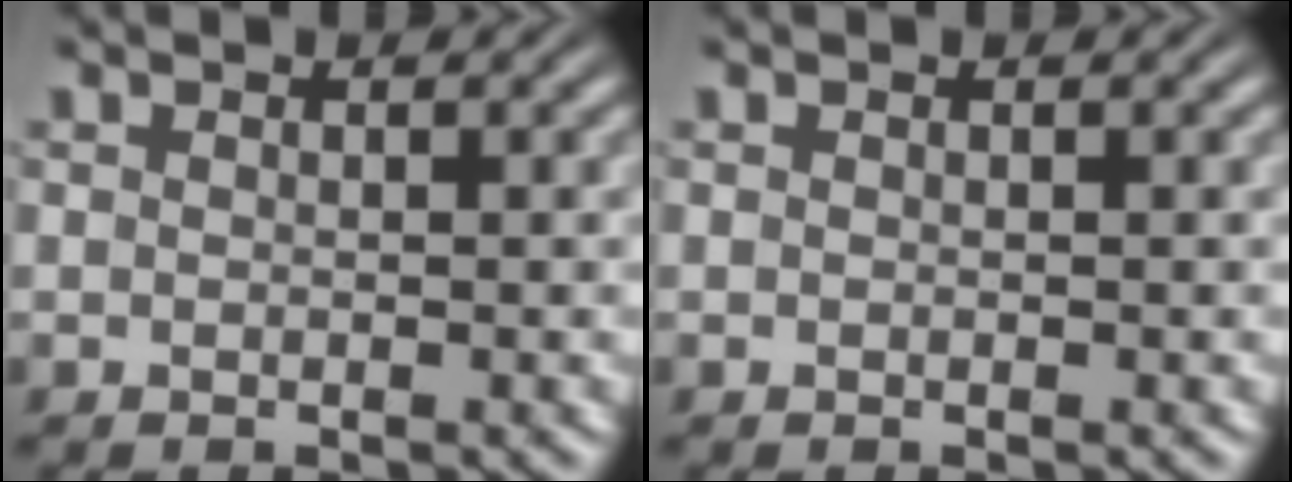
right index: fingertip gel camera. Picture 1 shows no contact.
{"total": 0.0}